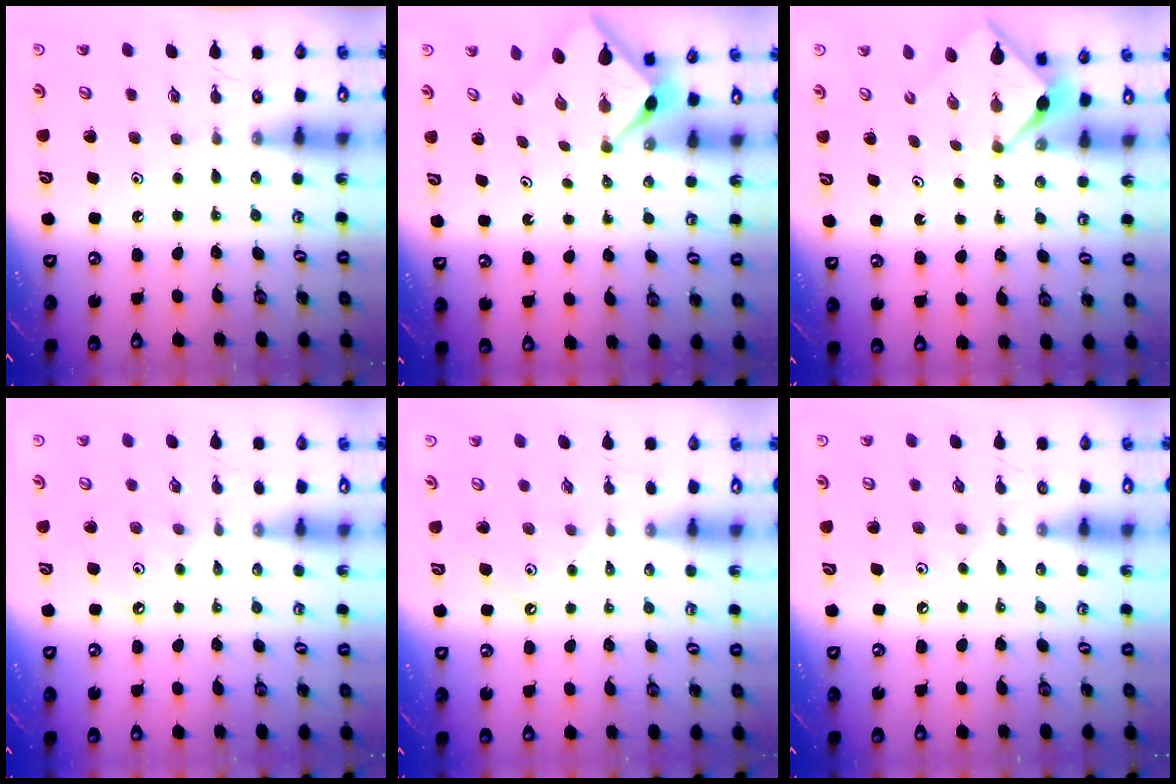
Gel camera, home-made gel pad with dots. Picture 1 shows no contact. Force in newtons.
{"total": 2.4, "press": 2.4, "slide": 0.3}
{"total": 2.4, "press": 2.4, "slide": 0.3}
{"total": 3.8, "press": 3.7, "slide": 0.7}
{"total": 1.5, "press": 1.4, "slide": 0.2}
{"total": 3.6, "press": 3.5, "slide": 0.6}